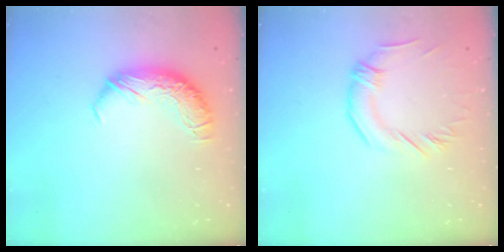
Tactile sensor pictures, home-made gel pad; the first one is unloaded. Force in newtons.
{"total": 1.8, "press": 1.5, "slide": 1.0}